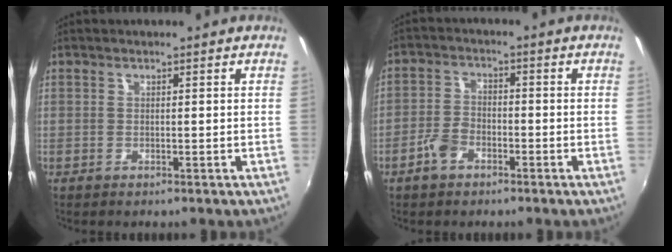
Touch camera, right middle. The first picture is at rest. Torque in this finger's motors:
{"motor_torque": [0.61, -0.42, 0.29, 0.08]}